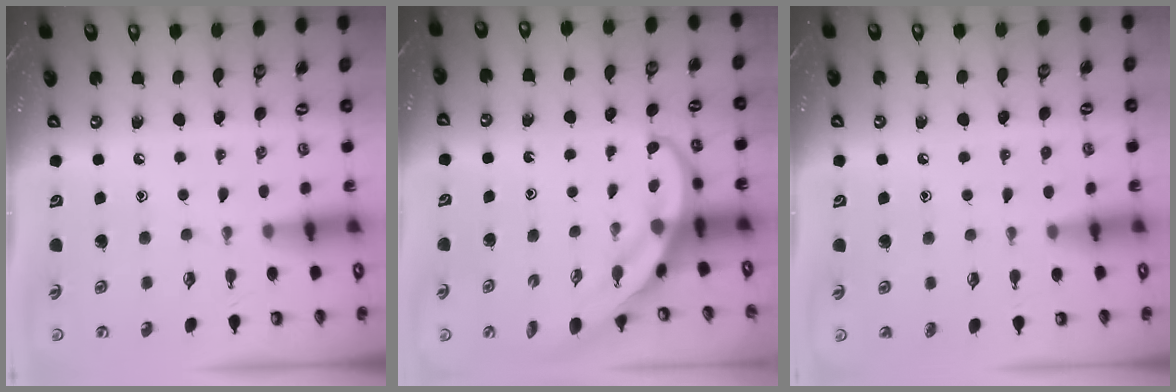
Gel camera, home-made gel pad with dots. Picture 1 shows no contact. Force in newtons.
{"total": 3.9, "press": 3.9, "slide": 0.4}
{"total": 2.9, "press": 2.9, "slide": 0.4}